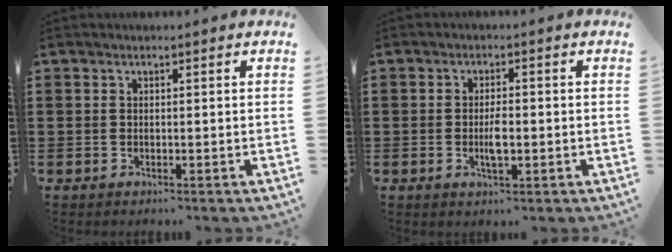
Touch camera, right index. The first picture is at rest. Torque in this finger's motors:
{"motor_torque": [2.14, 0.00, 0.12, 0.09]}